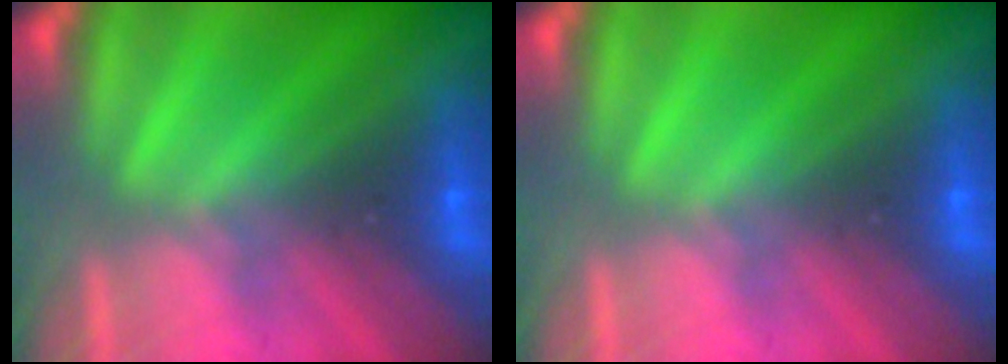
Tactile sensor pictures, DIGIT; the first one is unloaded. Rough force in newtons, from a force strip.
{"total": 0.0}